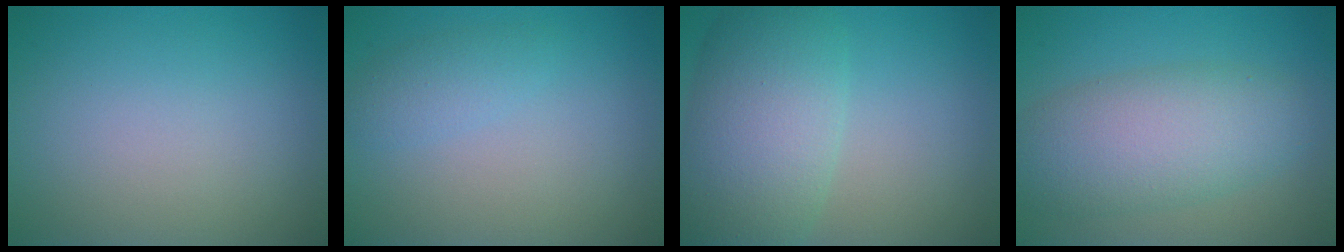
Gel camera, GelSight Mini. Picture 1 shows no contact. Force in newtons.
{"total": 1.7, "press": 1.7, "slide": 0.1}
{"total": 8.2, "press": 8.2, "slide": 0.4}
{"total": 7.7, "press": 7.7, "slide": 0.1}